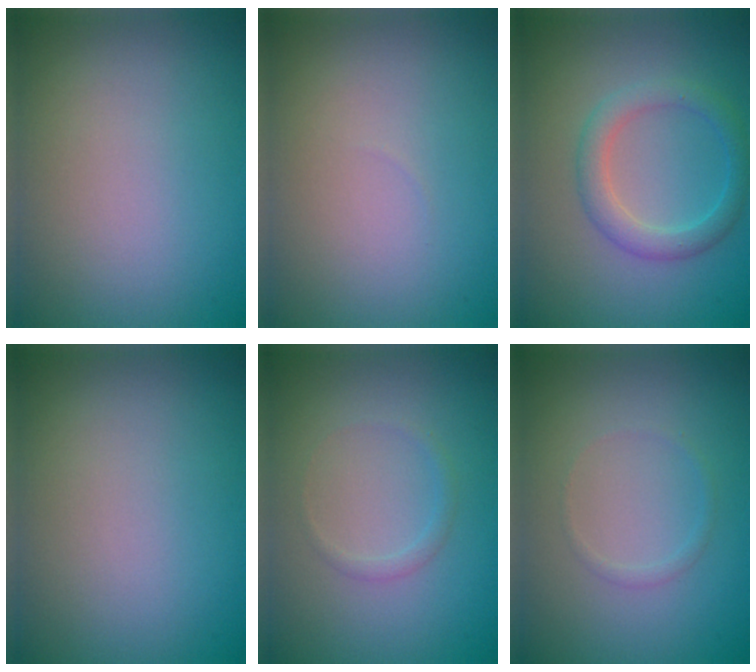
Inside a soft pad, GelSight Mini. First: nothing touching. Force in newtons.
{"total": 0.0}
{"total": 2.8, "press": 2.8, "slide": 0.0}
{"total": 0.0}
{"total": 0.9, "press": 0.9, "slide": 0.0}
{"total": 0.7, "press": 0.7, "slide": 0.0}